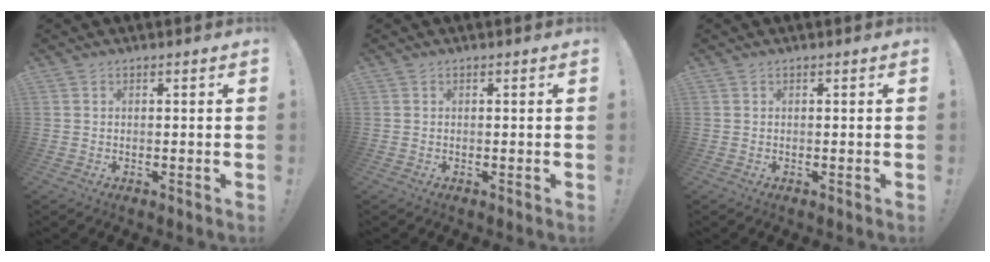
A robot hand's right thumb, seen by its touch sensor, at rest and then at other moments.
{"total": 0.0}
{"total": 0.0}